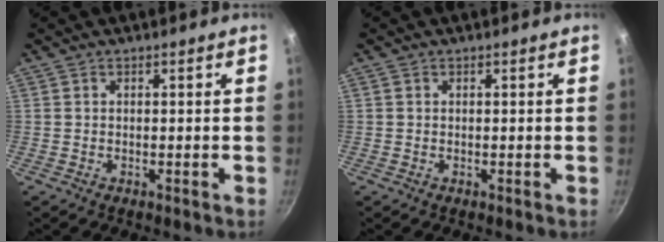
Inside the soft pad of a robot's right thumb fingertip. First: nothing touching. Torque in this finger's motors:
{"motor_torque": [0.33, 0.08, -0.16, 0.04, 0.04]}